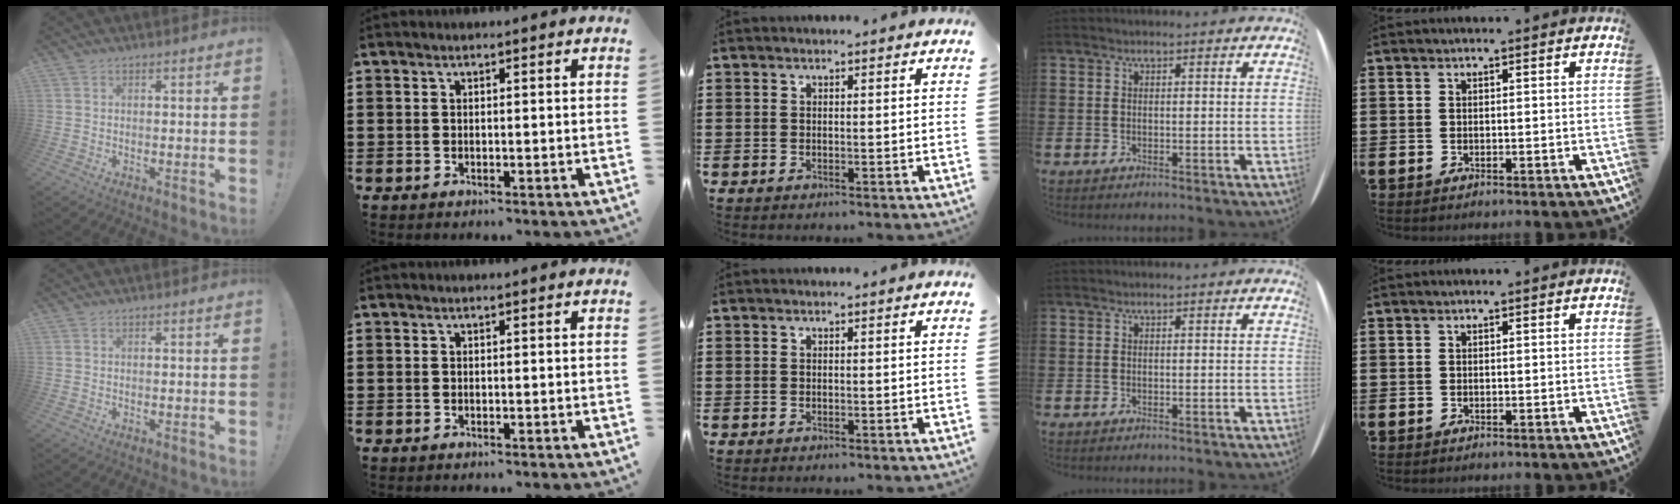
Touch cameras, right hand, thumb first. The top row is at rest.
{}